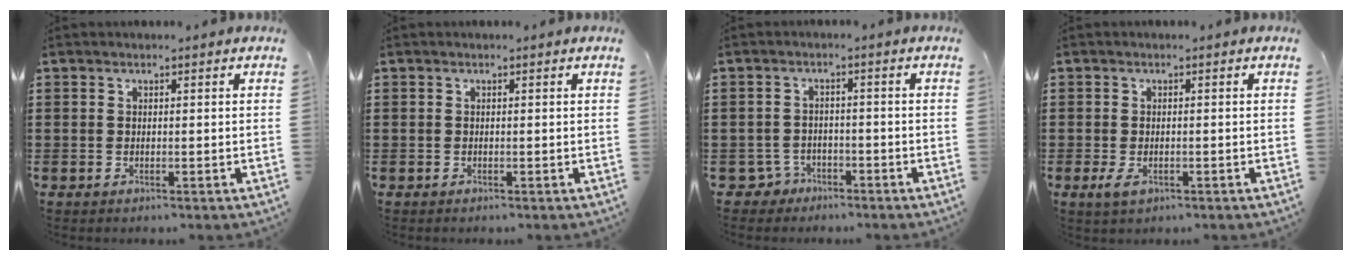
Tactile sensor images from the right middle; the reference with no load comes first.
{"total": 0.0}
{"total": 2.9, "force": [-2.4, 1.6, 0.5], "torque": [-0.033, -0.005, -0.055]}
{"total": 1.8, "force": [-0.7, 0.9, 1.3], "torque": [-0.042, -0.008, -0.017]}